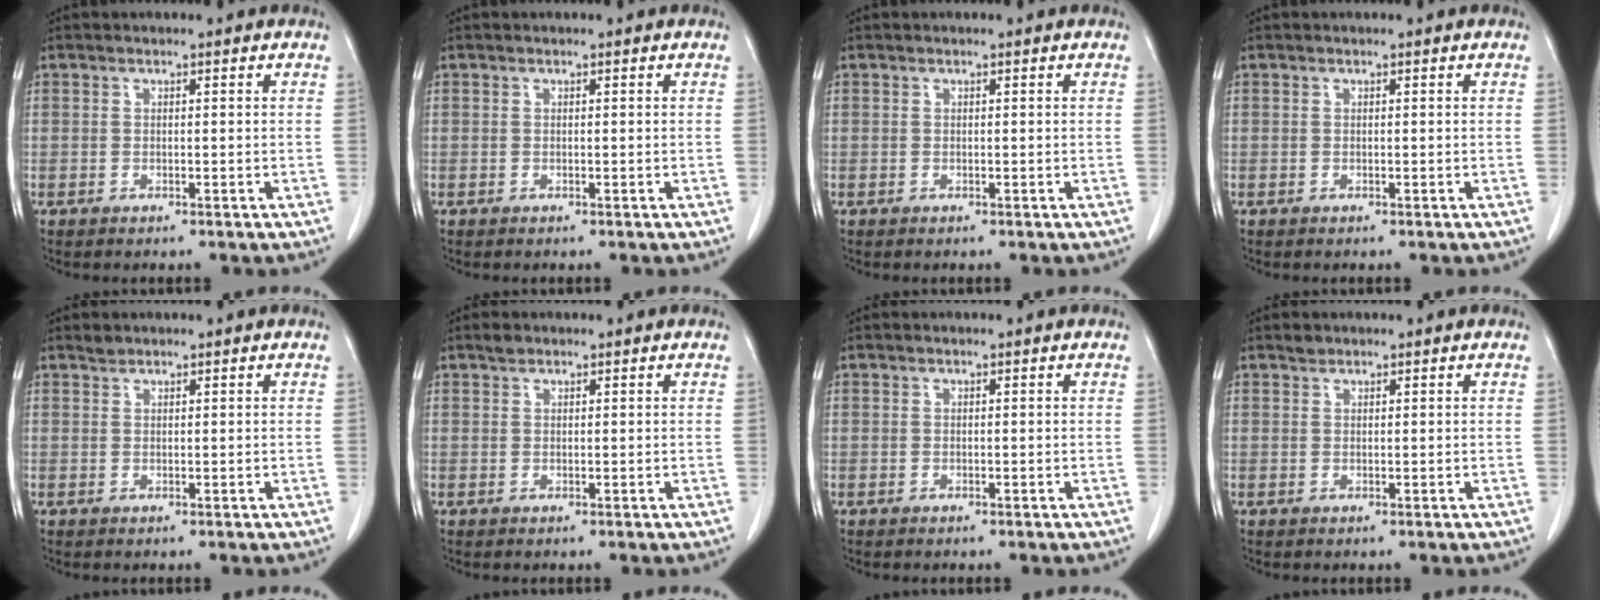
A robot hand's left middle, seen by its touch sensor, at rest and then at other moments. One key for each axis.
{"total": 0.0}
{"total": 0.0}
{"total": 0.0}
{"total": 0.8, "fx": 0.8, "fy": 0.2, "fz": 0.0, "tx": -0.004, "ty": 0.000, "tz": 0.016}
{"total": 1.0, "fx": 0.8, "fy": 0.5, "fz": 0.3, "tx": -0.008, "ty": 0.004, "tz": 0.014}
{"total": 0.0}
{"total": 0.8, "fx": 0.7, "fy": 0.4, "fz": 0.1, "tx": -0.004, "ty": 0.000, "tz": 0.013}